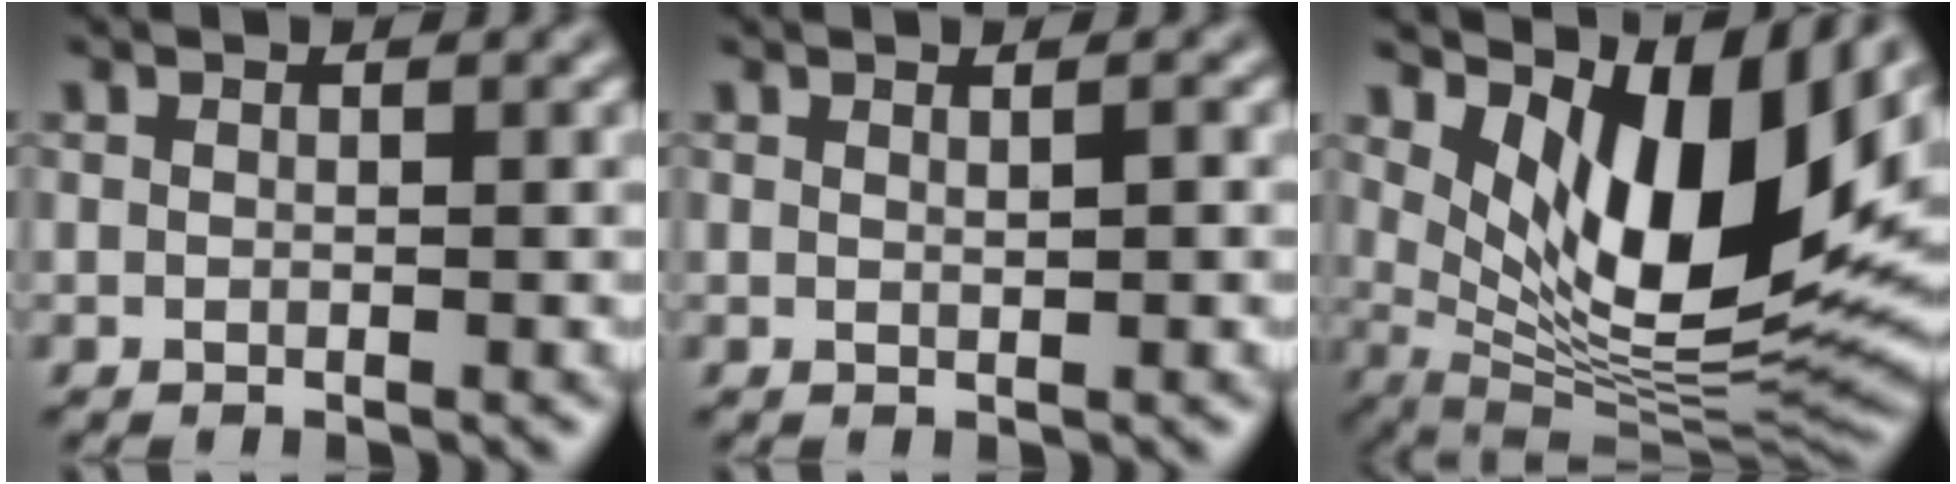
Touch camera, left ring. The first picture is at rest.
{"total": 0.6, "force": [0.4, 0.0, 0.5], "torque": [-0.008, 0.000, 0.007]}
{"total": 13.0, "force": [4.6, 5.3, 11.0], "torque": [-0.177, -0.018, 0.093]}